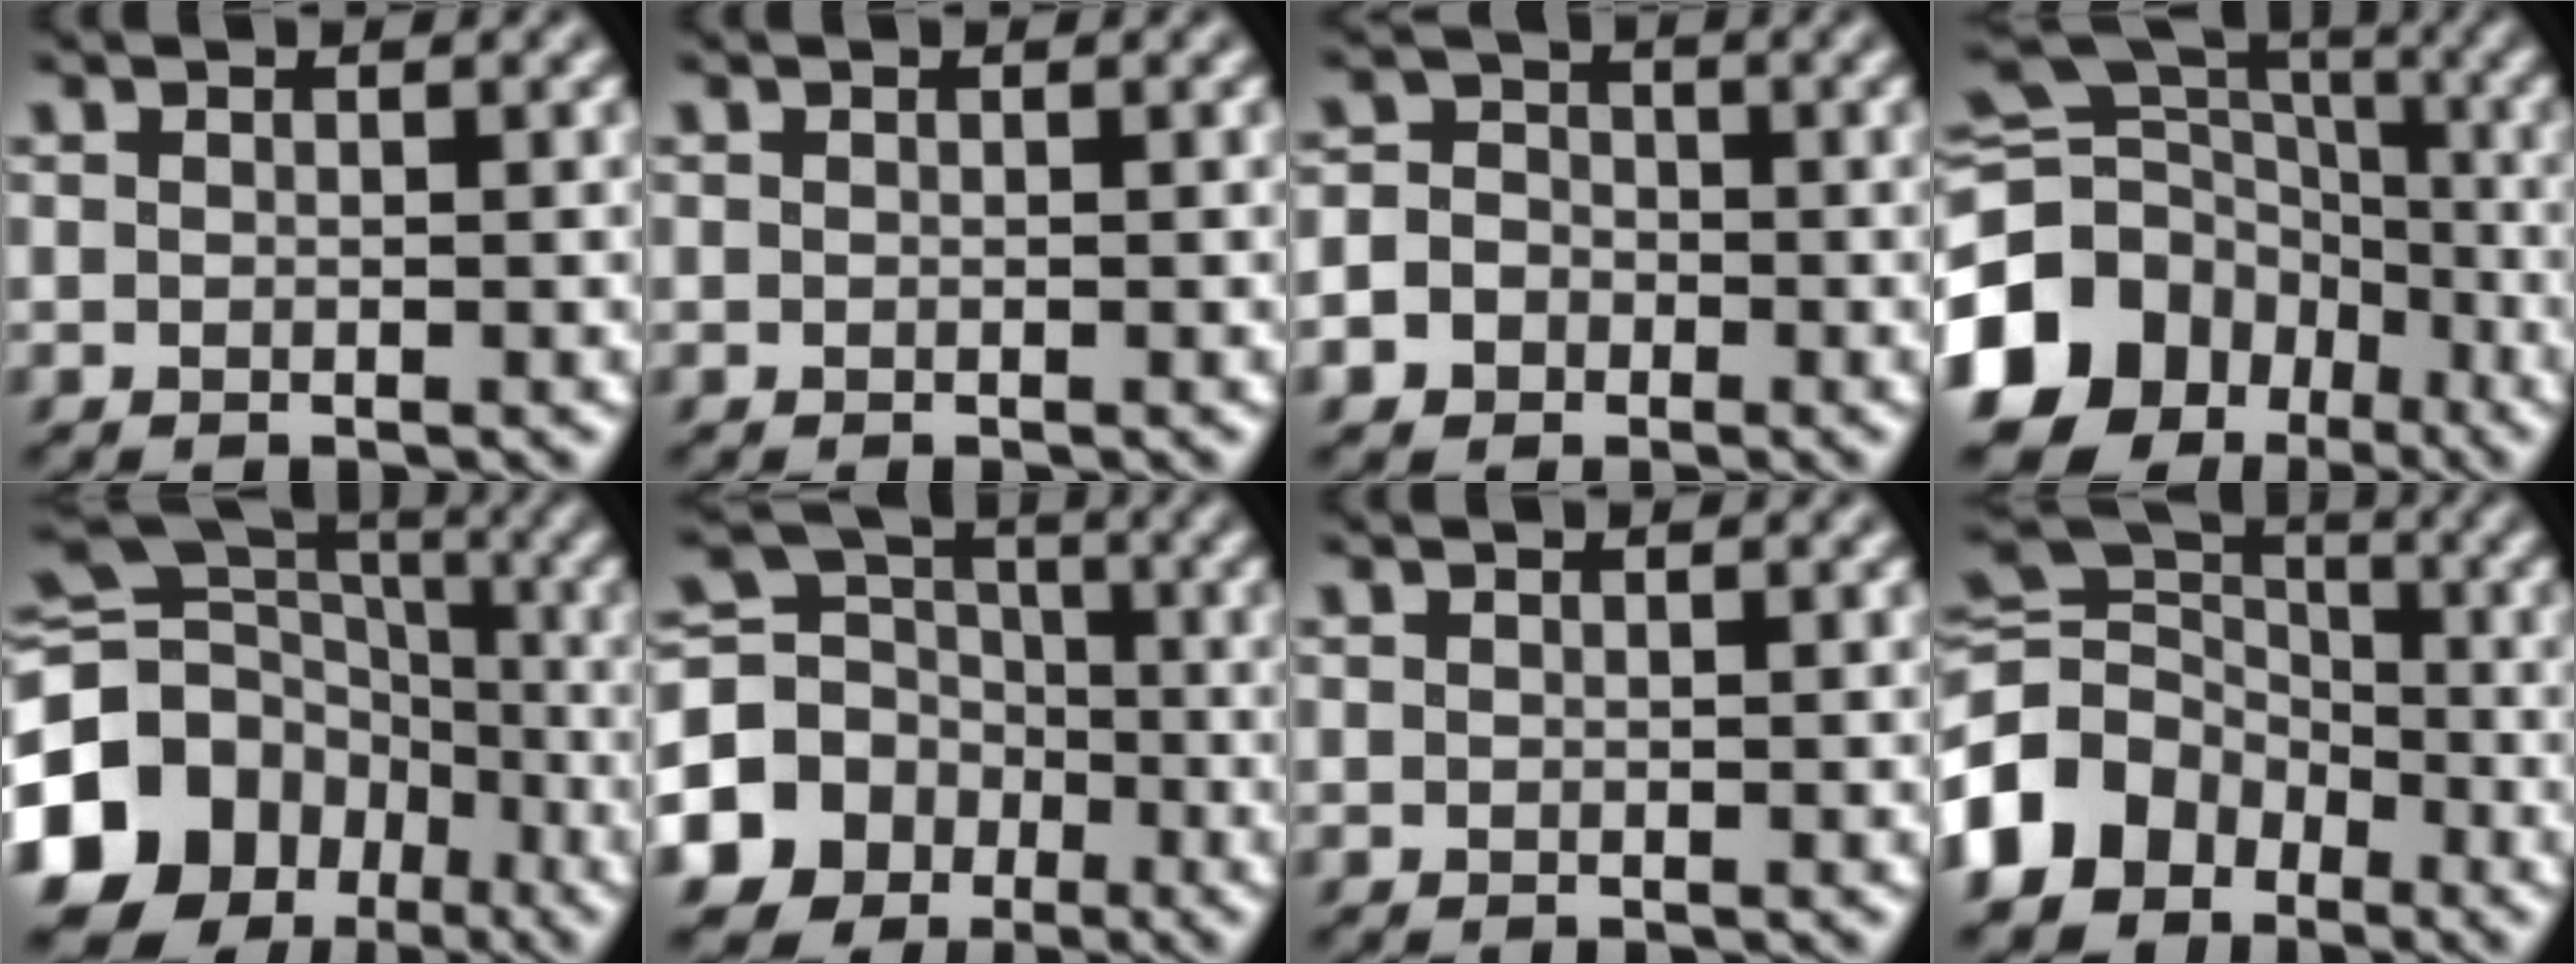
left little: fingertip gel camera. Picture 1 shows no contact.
{"total": 0.0}
{"total": 8.0, "force": [-4.0, 6.8, 1.4], "torque": [-0.036, -0.011, -0.092]}
{"total": 17.8, "force": [-8.0, 14.4, 6.8], "torque": [-0.172, -0.010, -0.143]}
{"total": 18.9, "force": [-7.7, 15.5, 7.5], "torque": [-0.183, -0.015, -0.145]}
{"total": 12.8, "force": [-4.9, 11.3, 3.5], "torque": [-0.114, -0.018, -0.096]}
{"total": 0.0}
{"total": 11.1, "force": [-5.4, 8.7, 4.4], "torque": [-0.116, 0.006, -0.119]}